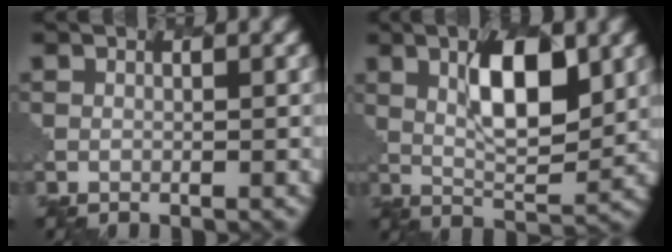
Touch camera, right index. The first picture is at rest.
{"total": 6.6, "force": [2.3, 2.3, 5.8], "torque": [-0.092, -0.002, 0.042]}